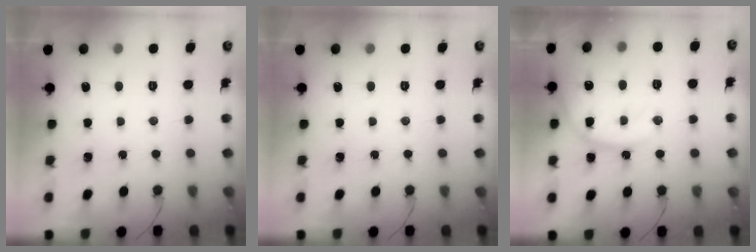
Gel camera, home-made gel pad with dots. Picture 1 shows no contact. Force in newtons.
{"total": 0.0}
{"total": 13.6, "press": 13.5, "slide": 1.3}